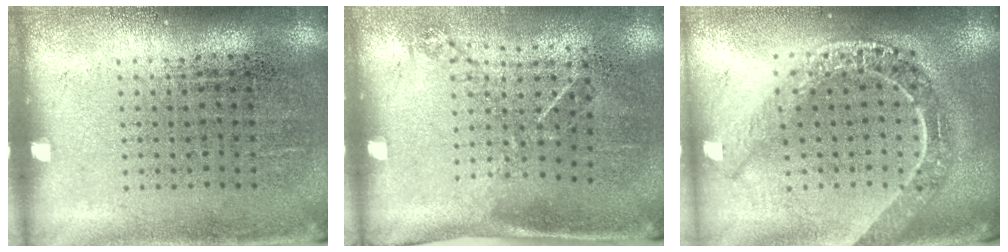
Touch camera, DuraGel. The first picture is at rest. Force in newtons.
{"total": 1.2, "press": 0.8, "slide": 0.8}
{"total": 2.1, "press": 1.9, "slide": 1.0}